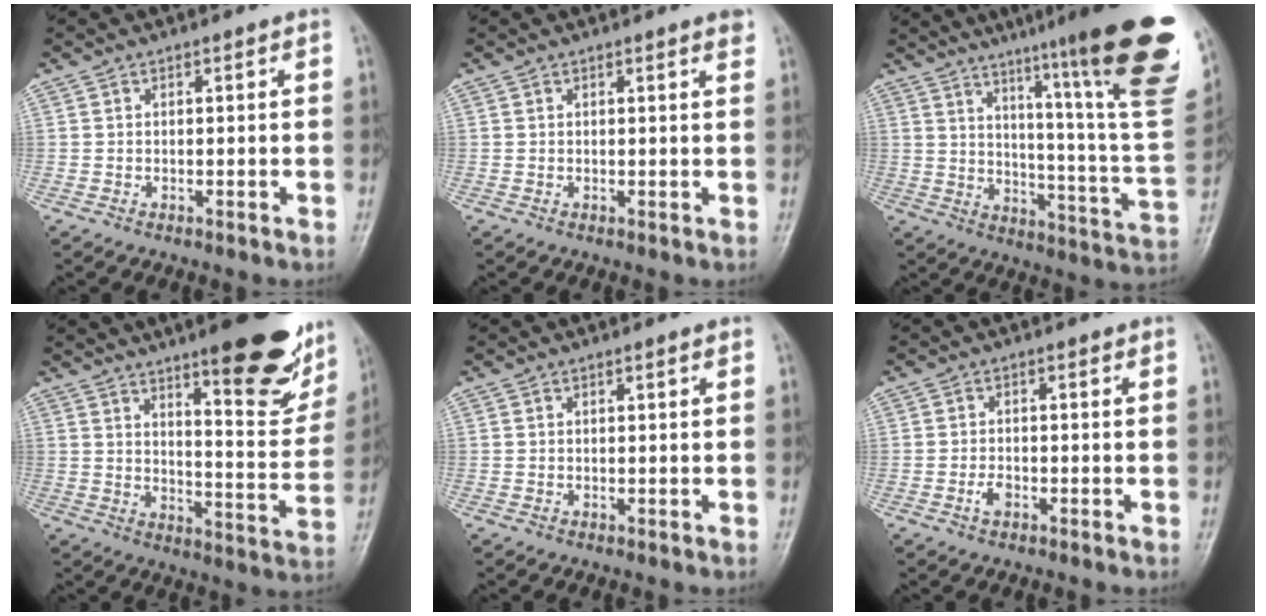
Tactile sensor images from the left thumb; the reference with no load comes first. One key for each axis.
{"total": 1.5, "fx": 1.0, "fy": 0.1, "fz": 1.1, "tx": -0.012, "ty": -0.003, "tz": 0.011}
{"total": 26.9, "fx": 17.2, "fy": 2.1, "fz": 20.6, "tx": -0.255, "ty": -0.091, "tz": 0.239}
{"total": 19.2, "fx": 12.3, "fy": 5.0, "fz": 13.9, "tx": -0.136, "ty": -0.071, "tz": 0.175}
{"total": 0.6, "fx": 0.3, "fy": 0.0, "fz": 0.5, "tx": -0.008, "ty": 0.000, "tz": 0.004}
{"total": 2.0, "fx": -0.9, "fy": 1.2, "fz": 1.3, "tx": -0.025, "ty": 0.004, "tz": -0.020}